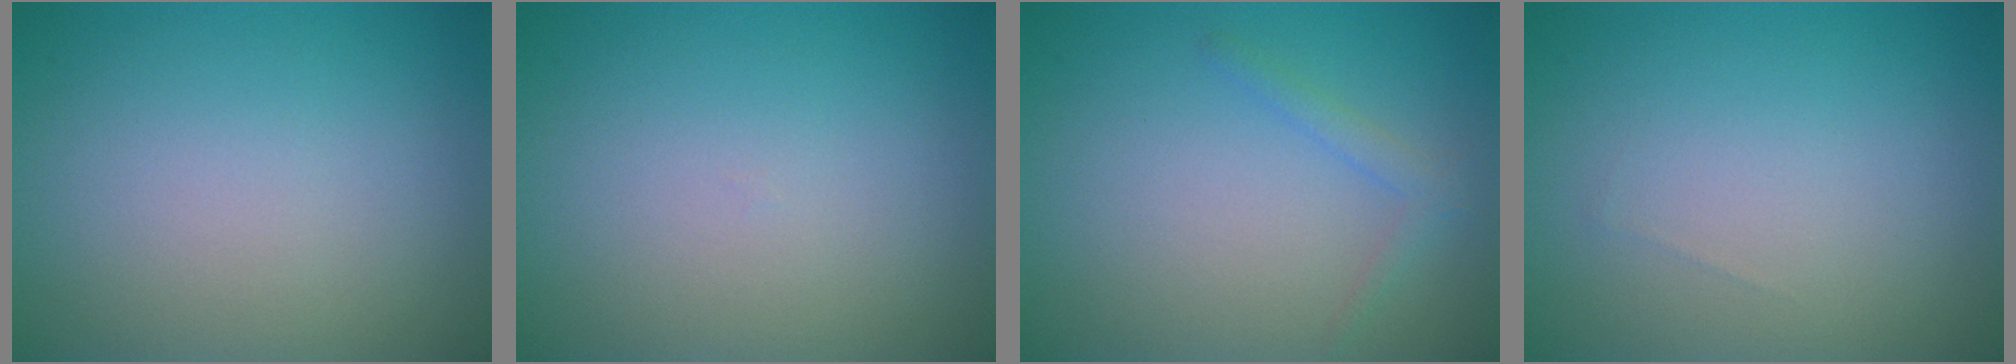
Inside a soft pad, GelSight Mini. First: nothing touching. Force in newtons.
{"total": 0.0}
{"total": 1.3, "press": 1.3, "slide": 0.1}
{"total": 0.0}